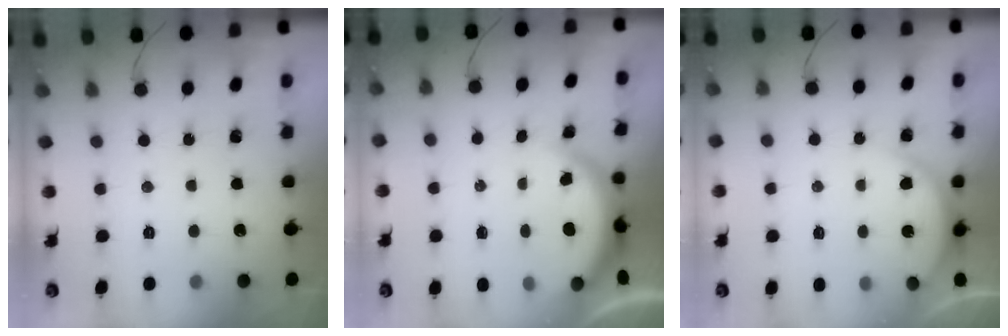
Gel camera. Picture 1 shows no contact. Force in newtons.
{"total": 3.7, "press": 3.6, "slide": 0.6}
{"total": 3.9, "press": 3.9, "slide": 0.6}